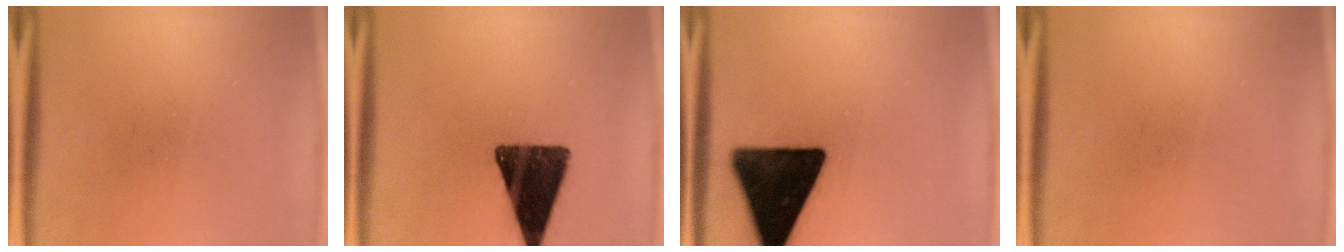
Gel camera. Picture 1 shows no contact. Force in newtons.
{"total": 14.9}
{"total": 19.4}
{"total": 0.0}